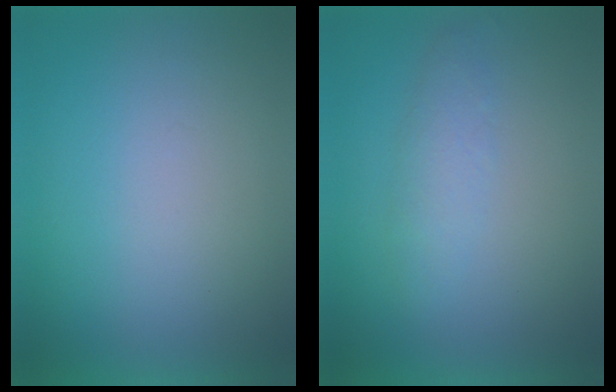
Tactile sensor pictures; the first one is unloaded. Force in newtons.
{"total": 2.4}